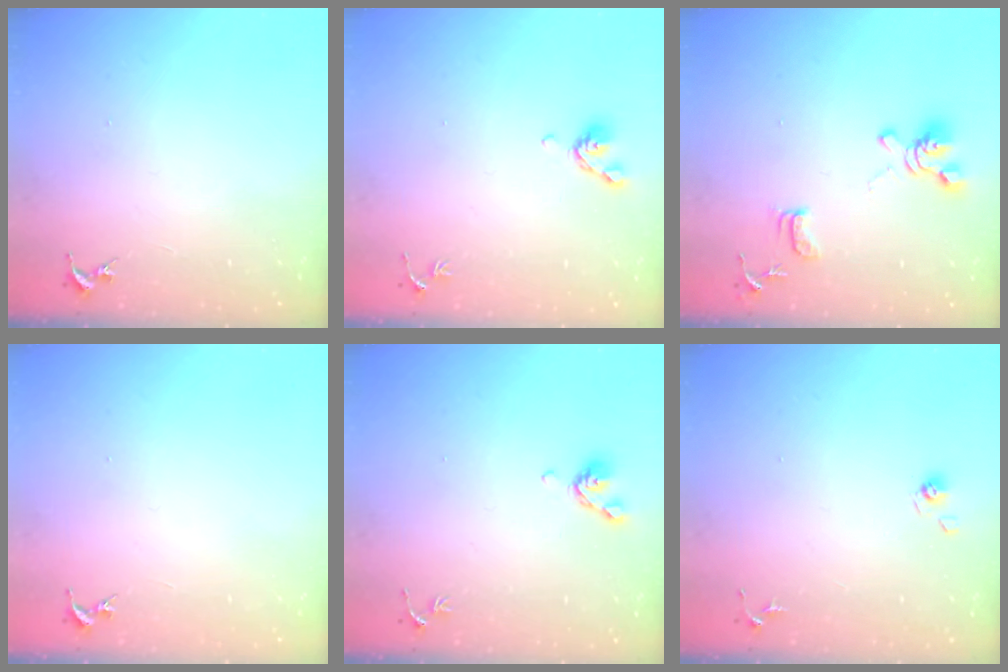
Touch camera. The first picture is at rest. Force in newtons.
{"total": 6.5, "press": 6.4, "slide": 1.3}
{"total": 13.0, "press": 12.9, "slide": 1.6}
{"total": 0.0}
{"total": 6.5, "press": 6.4, "slide": 1.3}
{"total": 5.4, "press": 5.2, "slide": 1.4}